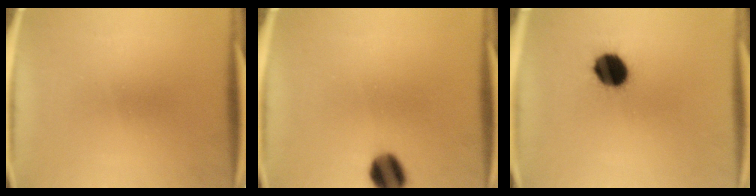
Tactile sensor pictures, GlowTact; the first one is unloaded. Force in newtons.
{"total": 7.9}
{"total": 10.8}